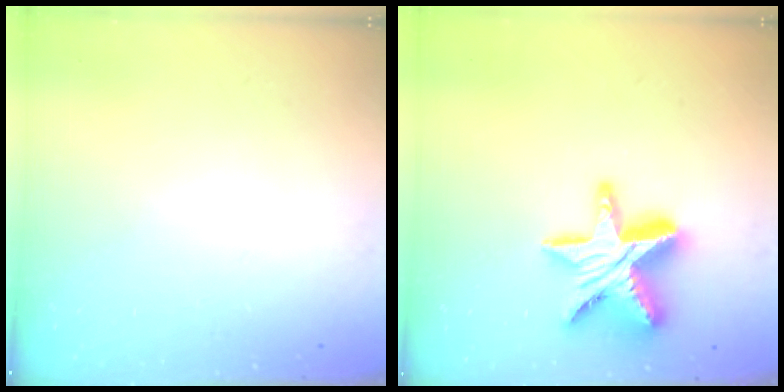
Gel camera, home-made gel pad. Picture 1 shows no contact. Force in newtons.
{"total": 17.8, "press": 17.8, "slide": 1.2}